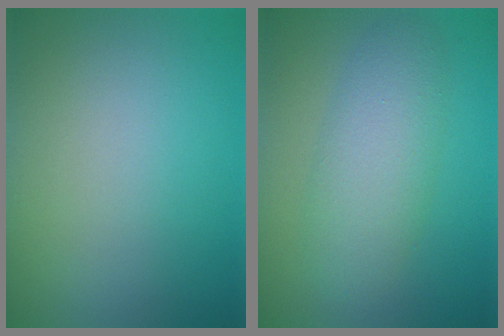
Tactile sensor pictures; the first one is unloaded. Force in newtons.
{"total": 4.5, "press": 4.5, "slide": 0.1}